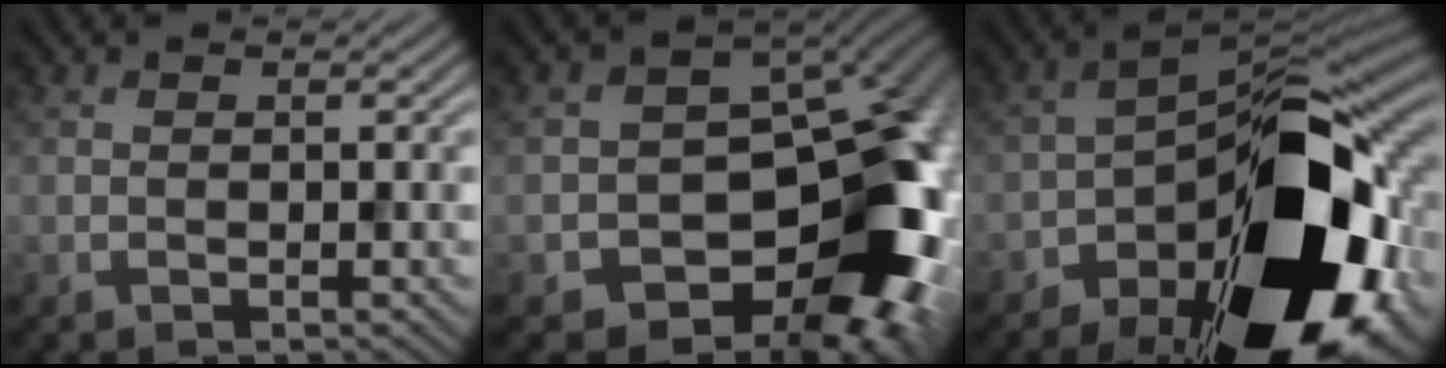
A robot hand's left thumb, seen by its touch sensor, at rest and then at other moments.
{"total": 18.1, "force": [-4.9, 13.3, 11.2], "torque": [-0.111, -0.012, -0.063]}
{"total": 21.0, "force": [-9.5, 10.7, 15.3], "torque": [-0.236, -0.031, -0.146]}